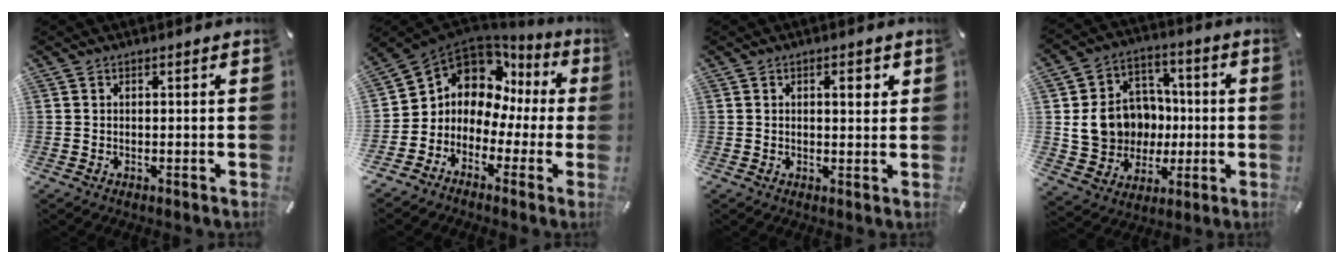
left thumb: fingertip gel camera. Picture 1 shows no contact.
{"total": 9.0, "force": [3.9, 7.6, 2.7], "torque": [-0.080, -0.047, 0.071]}
{"total": 3.2, "force": [1.1, 1.6, 2.5], "torque": [-0.029, -0.003, 0.011]}
{"total": 14.7, "force": [0.7, 13.7, 5.3], "torque": [-0.108, 0.005, 0.029]}